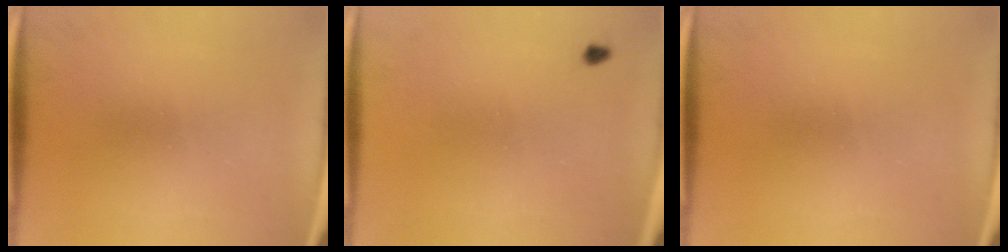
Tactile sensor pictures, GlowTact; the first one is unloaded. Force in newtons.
{"total": 0.7}
{"total": 0.0}